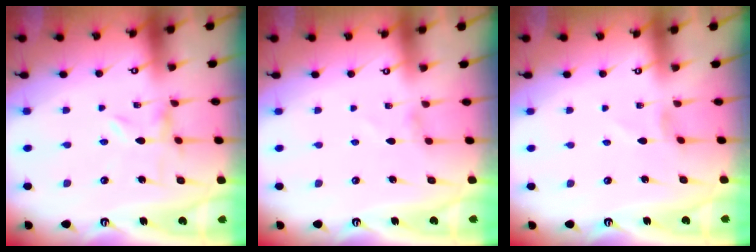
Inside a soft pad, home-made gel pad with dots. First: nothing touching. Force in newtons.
{"total": 0.5, "press": 0.5, "slide": 0.1}
{"total": 1.3, "press": 1.3, "slide": 0.2}